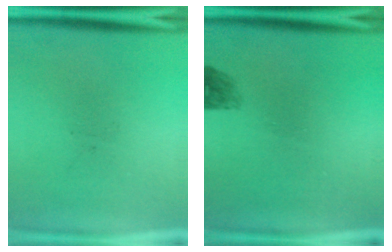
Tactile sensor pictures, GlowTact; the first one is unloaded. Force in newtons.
{"total": 1.7}